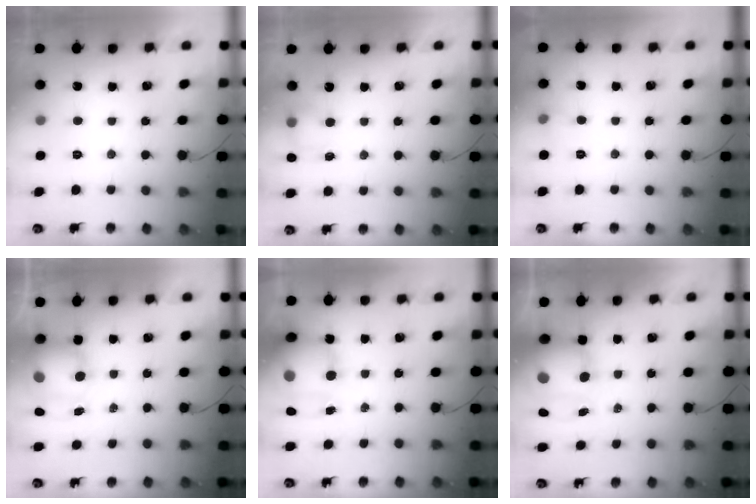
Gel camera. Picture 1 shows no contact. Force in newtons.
{"total": 4.3, "press": 4.1, "slide": 1.2}
{"total": 4.1, "press": 3.9, "slide": 1.2}
{"total": 8.5, "press": 8.2, "slide": 2.3}
{"total": 16.6, "press": 16.1, "slide": 4.0}
{"total": 13.0, "press": 12.4, "slide": 3.8}